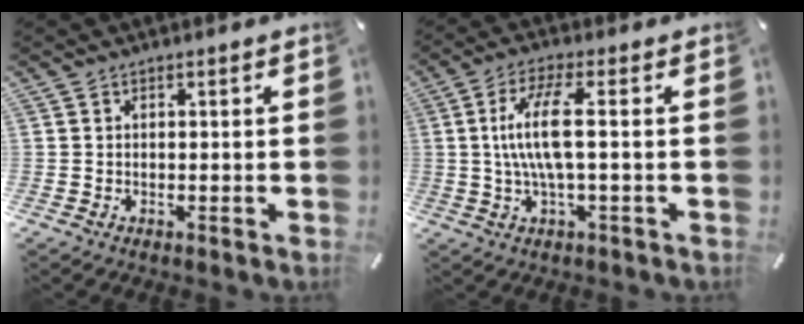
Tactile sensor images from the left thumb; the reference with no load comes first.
{"total": 10.3, "force": [0.4, 2.3, 10.0], "torque": [-0.216, -0.010, -0.004]}